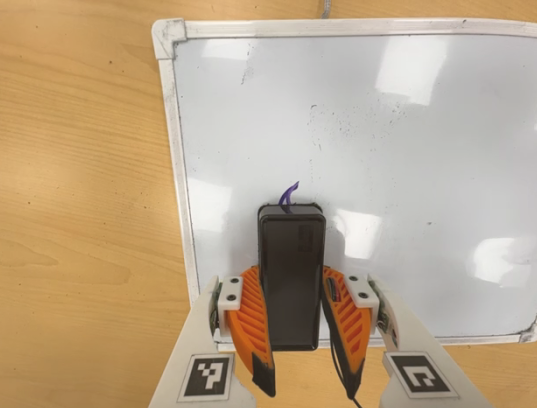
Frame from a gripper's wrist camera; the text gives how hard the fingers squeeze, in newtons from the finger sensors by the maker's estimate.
{"total": 9.3, "left": 7.8, "right": 10.8}